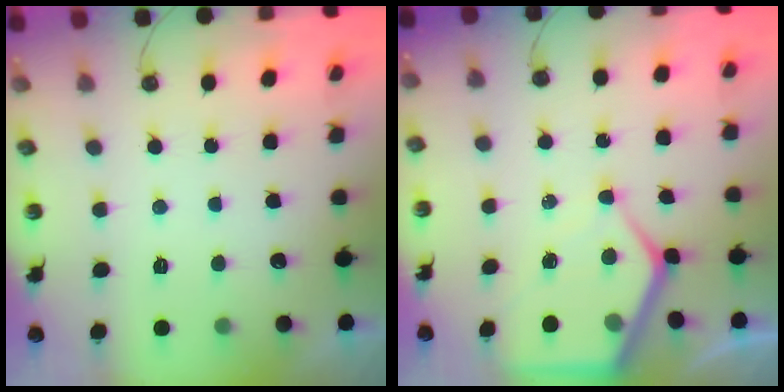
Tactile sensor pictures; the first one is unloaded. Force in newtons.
{"total": 9.2, "press": 9.2, "slide": 0.9}